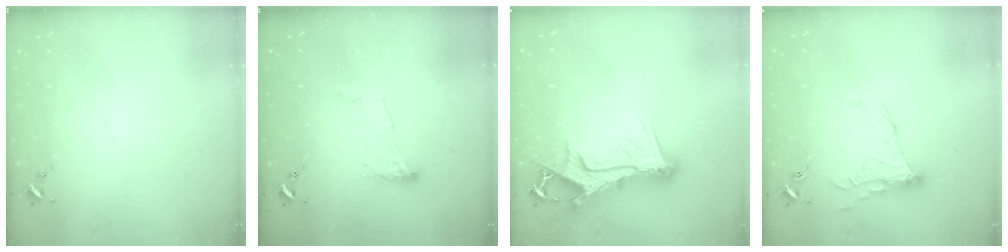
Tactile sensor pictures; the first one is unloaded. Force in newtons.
{"total": 6.9, "press": 6.9, "slide": 0.2}
{"total": 16.8, "press": 16.8, "slide": 0.6}
{"total": 11.5, "press": 11.5, "slide": 0.7}